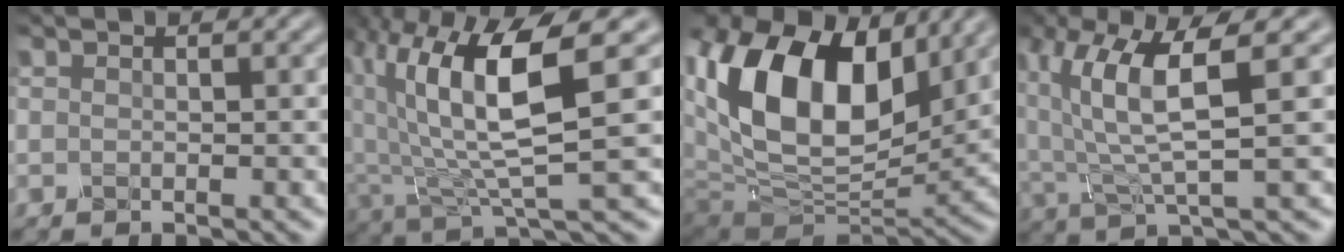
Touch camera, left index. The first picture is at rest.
{"total": 10.0, "force": [2.1, 3.5, 9.1], "torque": [-0.184, -0.006, 0.043]}
{"total": 16.4, "force": [4.5, 9.8, 12.4], "torque": [-0.240, 0.024, 0.075]}
{"total": 7.2, "force": [1.7, 2.0, 6.6], "torque": [-0.140, 0.005, 0.033]}